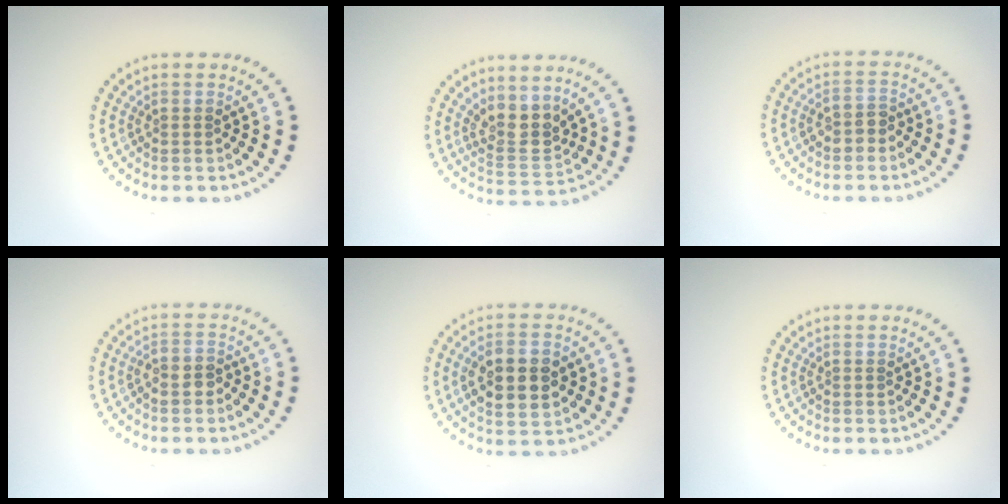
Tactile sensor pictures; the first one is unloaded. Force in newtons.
{"total": 3.2, "press": 2.6, "slide": 1.8}
{"total": 1.7, "press": 1.5, "slide": 0.7}
{"total": 1.6, "press": 1.4, "slide": 0.8}
{"total": 5.5, "press": 5.5, "slide": 0.5}
{"total": 0.0}